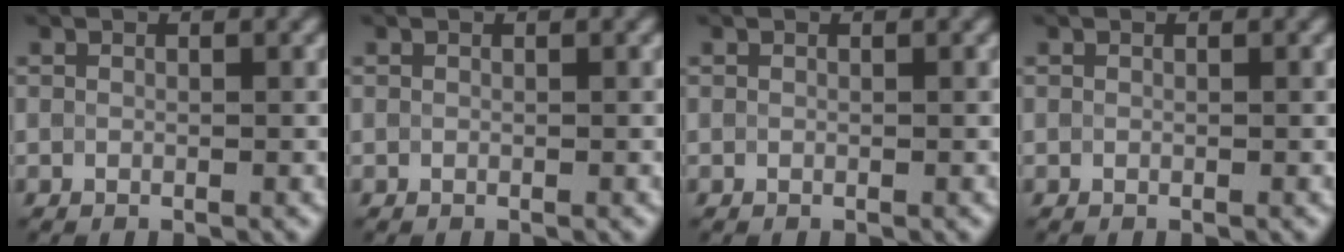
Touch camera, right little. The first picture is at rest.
{"total": 0.0}
{"total": 0.0}
{"total": 0.0}